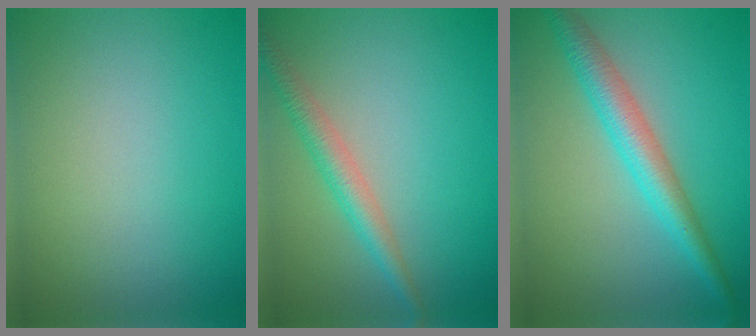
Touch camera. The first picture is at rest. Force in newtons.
{"total": 3.0, "press": 3.0, "slide": 0.1}
{"total": 4.3, "press": 4.3, "slide": 0.0}